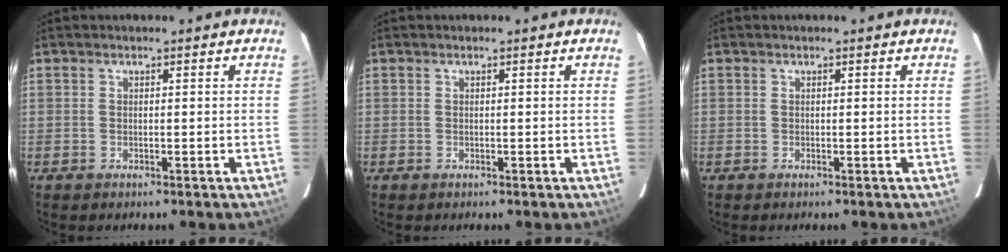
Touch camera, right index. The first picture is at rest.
{"total": 0.0}
{"total": 0.0}